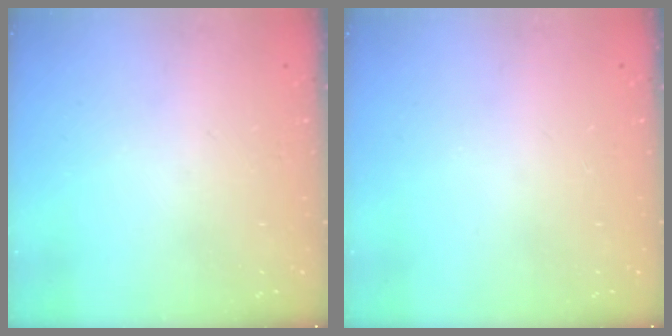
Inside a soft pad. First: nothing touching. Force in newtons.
{"total": 0.0}